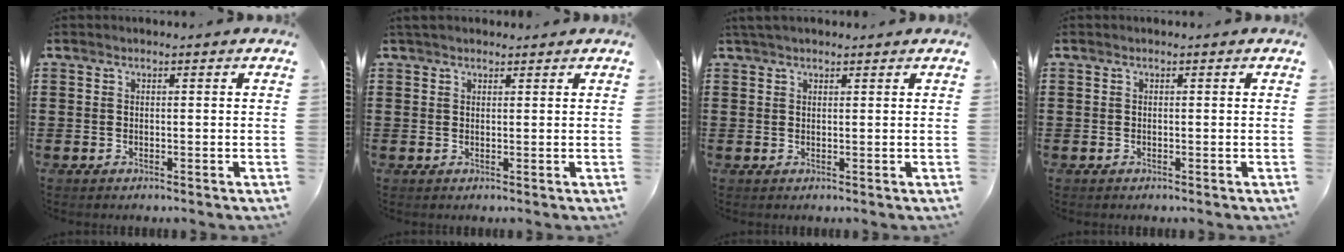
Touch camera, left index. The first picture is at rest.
{"total": 1.5, "force": [1.3, 0.7, 0.4], "torque": [-0.011, 0.005, 0.025]}
{"total": 1.6, "force": [1.3, 0.5, 0.7], "torque": [-0.017, 0.004, 0.024]}
{"total": 0.0}